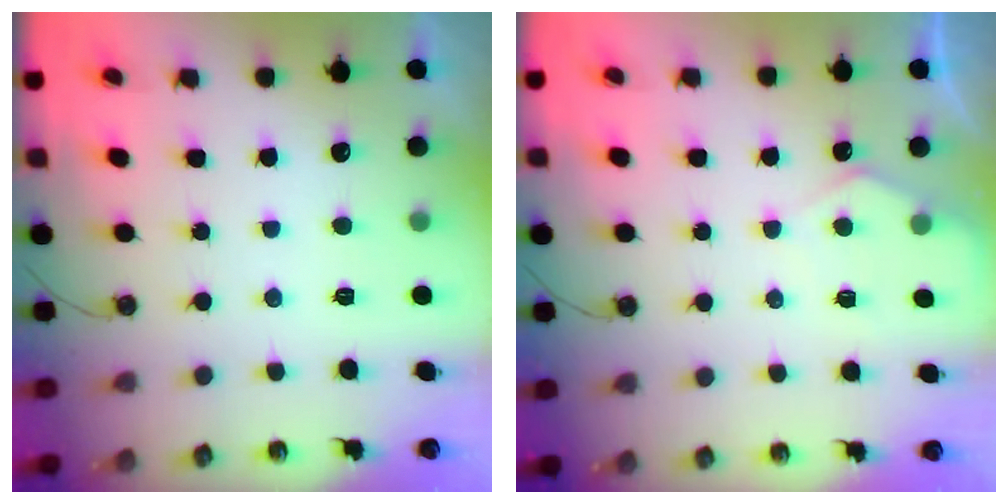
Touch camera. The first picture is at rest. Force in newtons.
{"total": 5.8, "press": 5.8, "slide": 0.6}